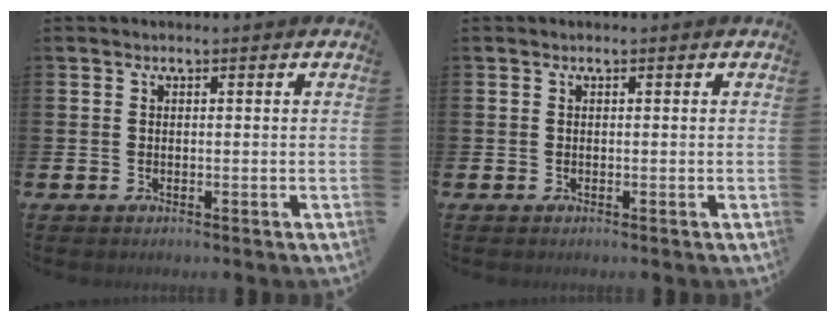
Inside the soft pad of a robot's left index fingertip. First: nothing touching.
{"total": 0.0}